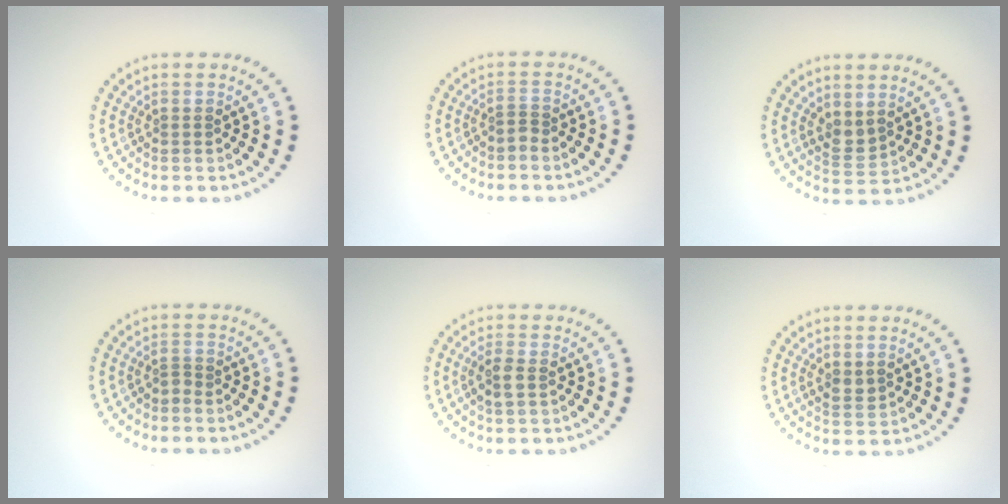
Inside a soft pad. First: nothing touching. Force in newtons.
{"total": 0.9, "press": 0.5, "slide": 0.7}
{"total": 1.7, "press": 1.5, "slide": 0.7}
{"total": 0.6, "press": 0.3, "slide": 0.5}
{"total": 1.6, "press": 1.5, "slide": 0.5}
{"total": 1.2, "press": 1.1, "slide": 0.3}